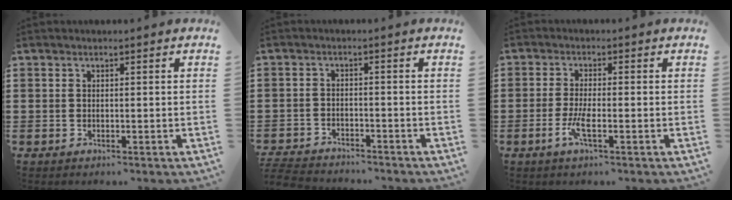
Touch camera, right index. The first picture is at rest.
{"total": 3.5, "force": [-3.5, 0.2, 0.2], "torque": [-0.016, -0.006, -0.075]}
{"total": 3.8, "force": [-1.6, 0.5, 3.4], "torque": [-0.076, -0.012, -0.033]}